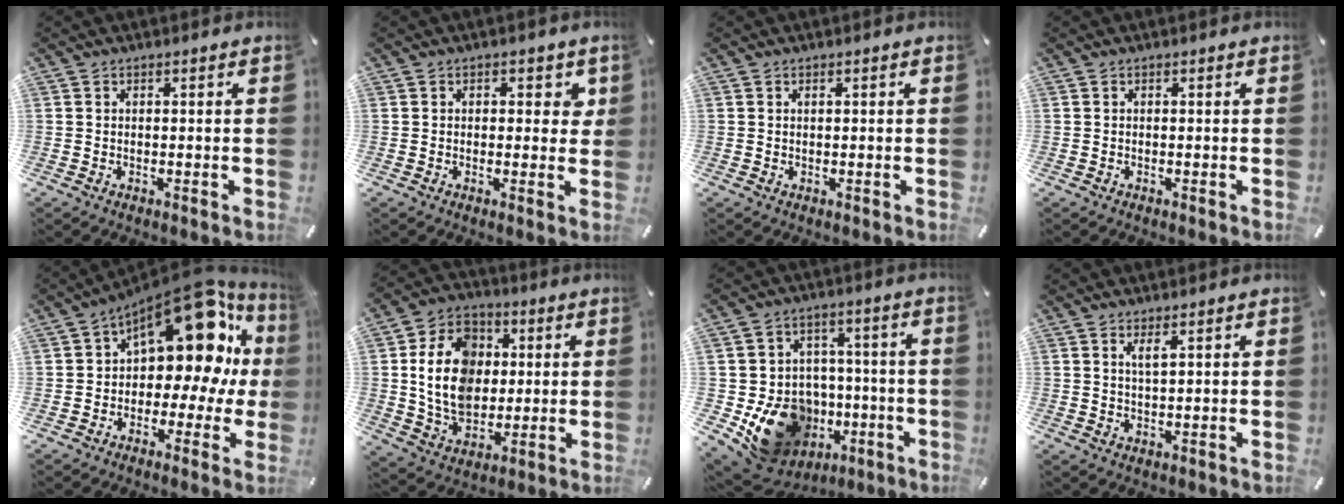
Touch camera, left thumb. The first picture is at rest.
{"total": 3.5, "force": [1.0, 2.5, 2.3], "torque": [-0.009, -0.005, 0.007]}
{"total": 0.5, "force": [0.2, 0.3, 0.4], "torque": [-0.008, -0.001, 0.004]}
{"total": 0.0}
{"total": 18.8, "force": [8.4, 10.1, 13.5], "torque": [-0.180, -0.070, 0.140]}
{"total": 15.6, "force": [1.4, 12.4, 9.4], "torque": [-0.200, 0.019, 0.027]}
{"total": 18.5, "force": [-5.5, 15.5, 8.5], "torque": [-0.131, 0.029, -0.063]}
{"total": 2.7, "force": [1.5, 0.5, 2.1], "torque": [-0.045, 0.000, 0.026]}